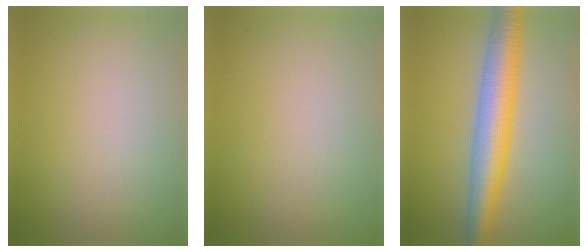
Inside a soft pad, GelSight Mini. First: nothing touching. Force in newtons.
{"total": 0.0}
{"total": 7.1, "press": 7.1, "slide": 0.2}